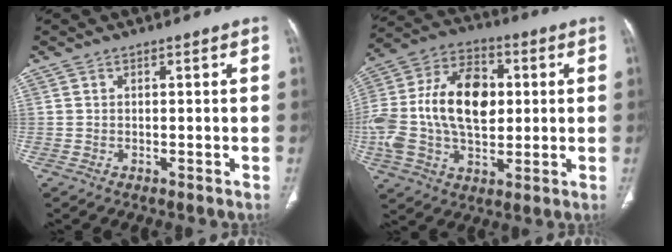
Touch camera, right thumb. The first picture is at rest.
{"total": 22.3, "force": [1.2, 14.0, 17.4], "torque": [-0.355, 0.018, 0.021]}